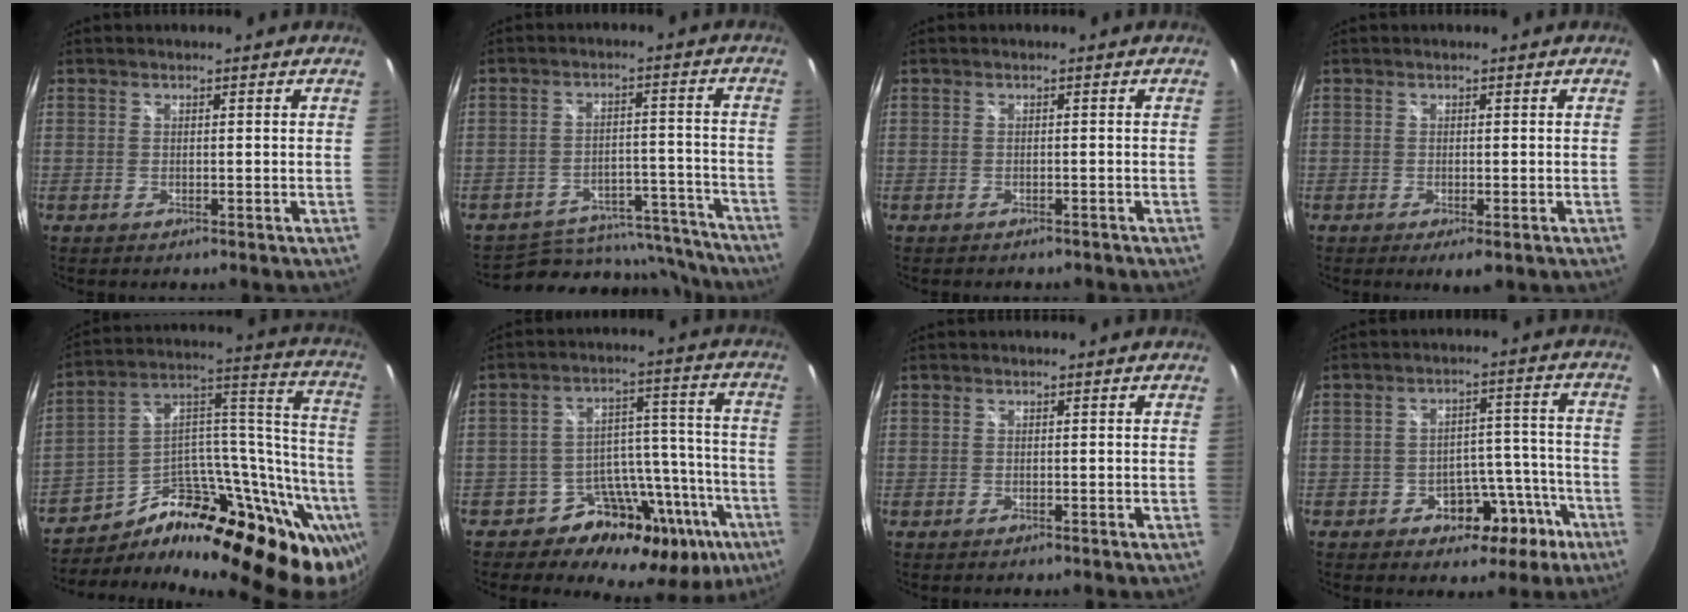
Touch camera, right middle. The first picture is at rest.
{"total": 15.3, "force": [-13.5, 6.1, 3.6], "torque": [-0.069, 0.027, -0.165]}
{"total": 2.2, "force": [-1.9, 0.9, 0.7], "torque": [-0.014, -0.010, -0.024]}
{"total": 1.8, "force": [-0.8, 0.5, 1.6], "torque": [-0.030, -0.011, -0.012]}
{"total": 33.7, "force": [-20.8, 16.2, 20.9], "torque": [-0.288, 0.047, -0.307]}
{"total": 18.6, "force": [-11.3, 11.8, 8.7], "torque": [-0.122, 0.034, -0.152]}
{"total": 0.0}
{"total": 8.9, "force": [-5.1, 5.8, 4.3], "torque": [-0.059, 0.035, -0.052]}